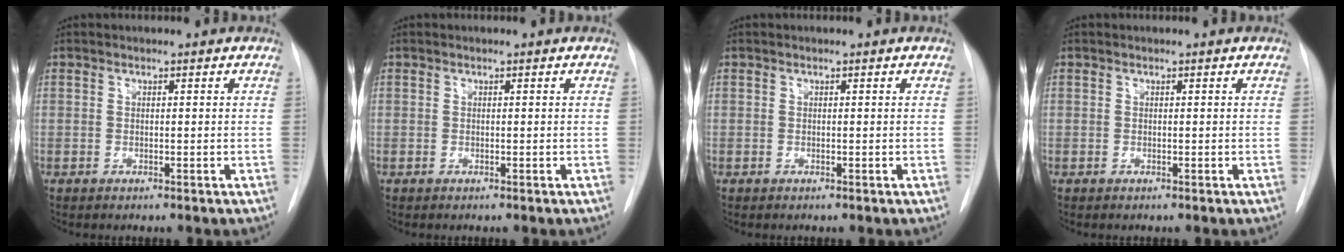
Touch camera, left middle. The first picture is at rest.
{"total": 0.0}
{"total": 0.0}
{"total": 0.0}